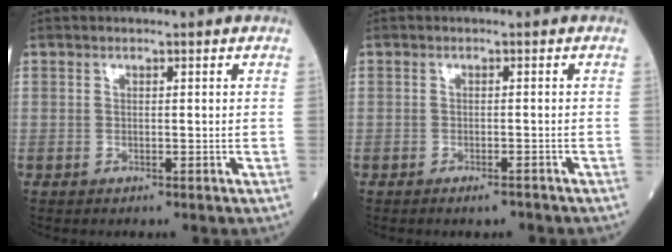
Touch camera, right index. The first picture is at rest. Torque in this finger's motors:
{"motor_torque": [-0.09, -0.09, 0.08, -0.01]}